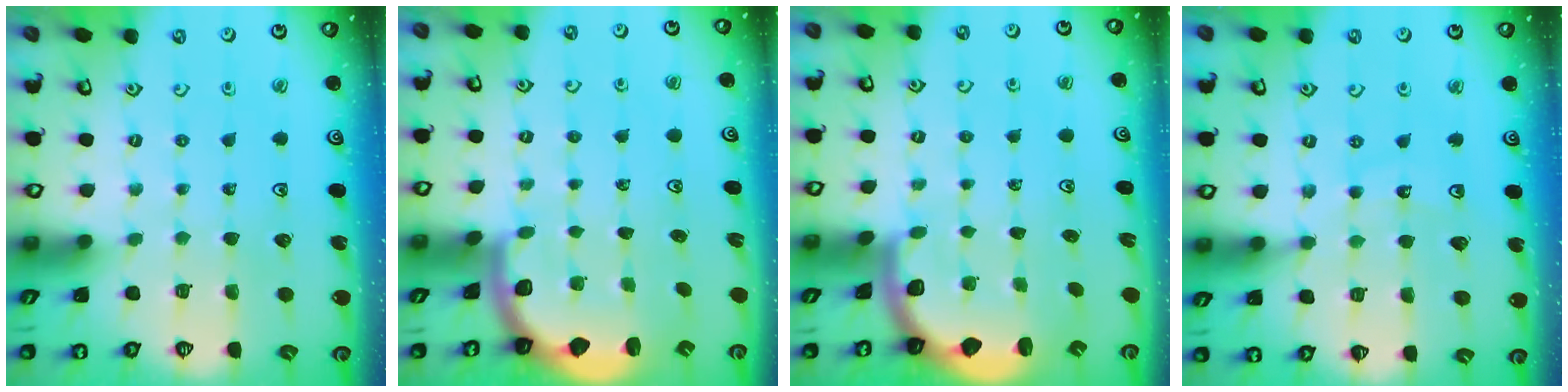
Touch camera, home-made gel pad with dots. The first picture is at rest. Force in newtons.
{"total": 2.0, "press": 2.0, "slide": 0.5}
{"total": 1.9, "press": 1.8, "slide": 0.5}
{"total": 11.5, "press": 11.0, "slide": 3.3}